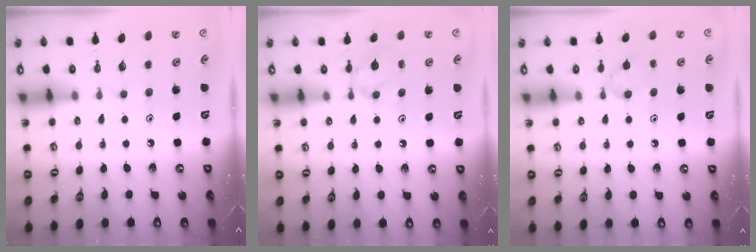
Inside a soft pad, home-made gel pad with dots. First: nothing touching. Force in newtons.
{"total": 6.2, "press": 6.1, "slide": 1.0}
{"total": 6.0, "press": 5.9, "slide": 0.8}